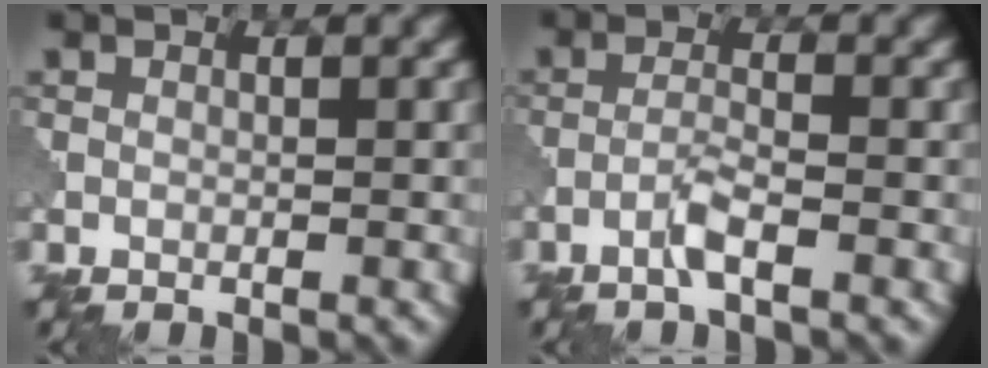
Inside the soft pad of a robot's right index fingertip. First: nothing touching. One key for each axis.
{"total": 2.1, "fx": -1.3, "fy": 0.1, "fz": 1.6, "tx": -0.034, "ty": 0.007, "tz": -0.031}